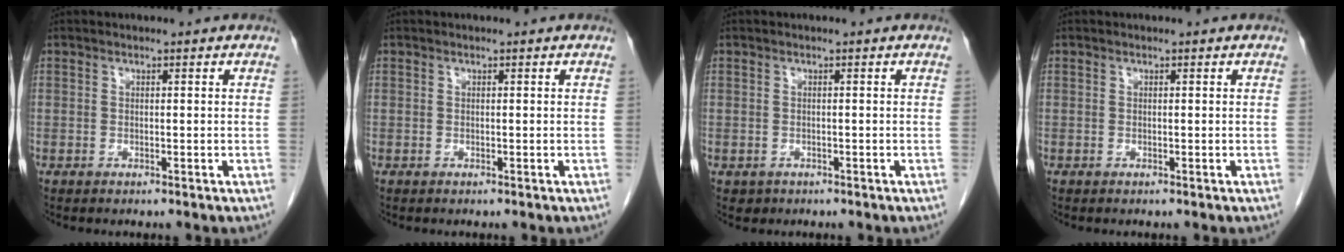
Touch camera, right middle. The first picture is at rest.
{"total": 0.0}
{"total": 1.1, "force": [-0.5, 0.9, 0.1], "torque": [-0.005, 0.003, -0.002]}
{"total": 0.0}